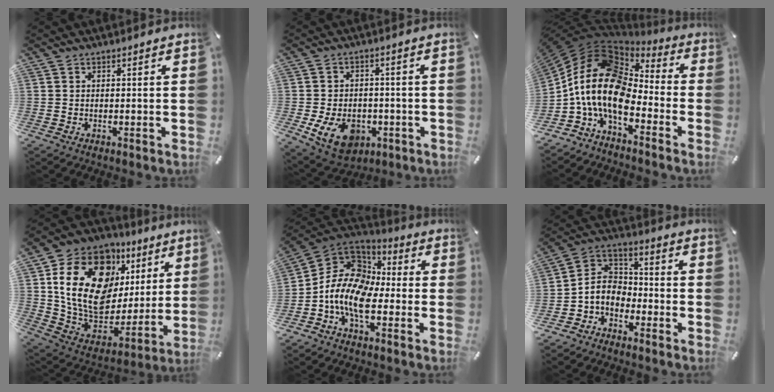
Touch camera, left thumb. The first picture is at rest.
{"total": 11.2, "force": [-3.9, 8.0, 6.8], "torque": [-0.134, 0.013, -0.068]}
{"total": 15.1, "force": [-4.6, 9.3, 11.0], "torque": [-0.257, -0.003, -0.092]}
{"total": 22.7, "force": [8.1, 16.0, 13.9], "torque": [-0.270, -0.053, 0.147]}
{"total": 12.3, "force": [-6.5, 7.4, 7.4], "torque": [-0.174, 0.012, -0.128]}
{"total": 7.4, "force": [-4.2, 5.5, 2.6], "torque": [-0.071, 0.018, -0.086]}